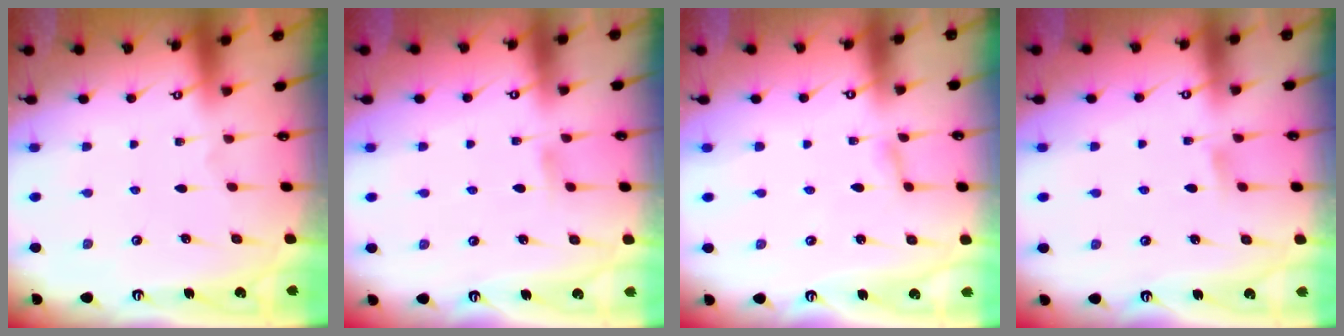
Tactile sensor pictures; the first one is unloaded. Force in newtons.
{"total": 3.1, "press": 3.1, "slide": 0.4}
{"total": 1.6, "press": 1.6, "slide": 0.2}
{"total": 3.6, "press": 3.6, "slide": 0.5}